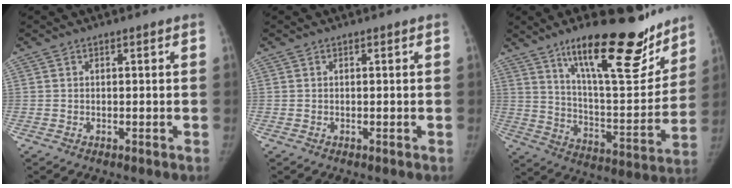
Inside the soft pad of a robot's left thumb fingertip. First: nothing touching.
{"total": 0.0}
{"total": 24.8, "force": [16.8, 7.4, 16.7], "torque": [-0.206, -0.088, 0.266]}